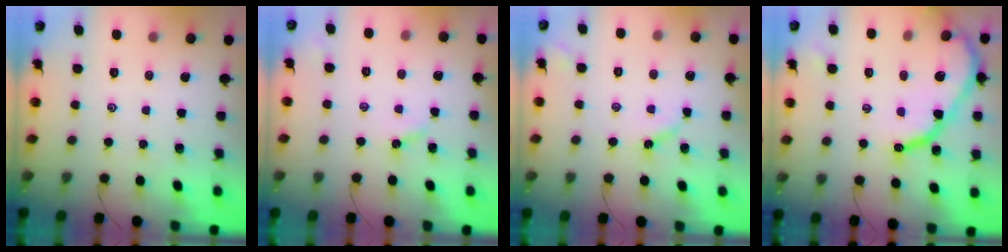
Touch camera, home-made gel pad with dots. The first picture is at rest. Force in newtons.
{"total": 3.7, "press": 3.6, "slide": 0.5}
{"total": 4.8, "press": 4.8, "slide": 0.4}
{"total": 15.0, "press": 15.0, "slide": 0.6}